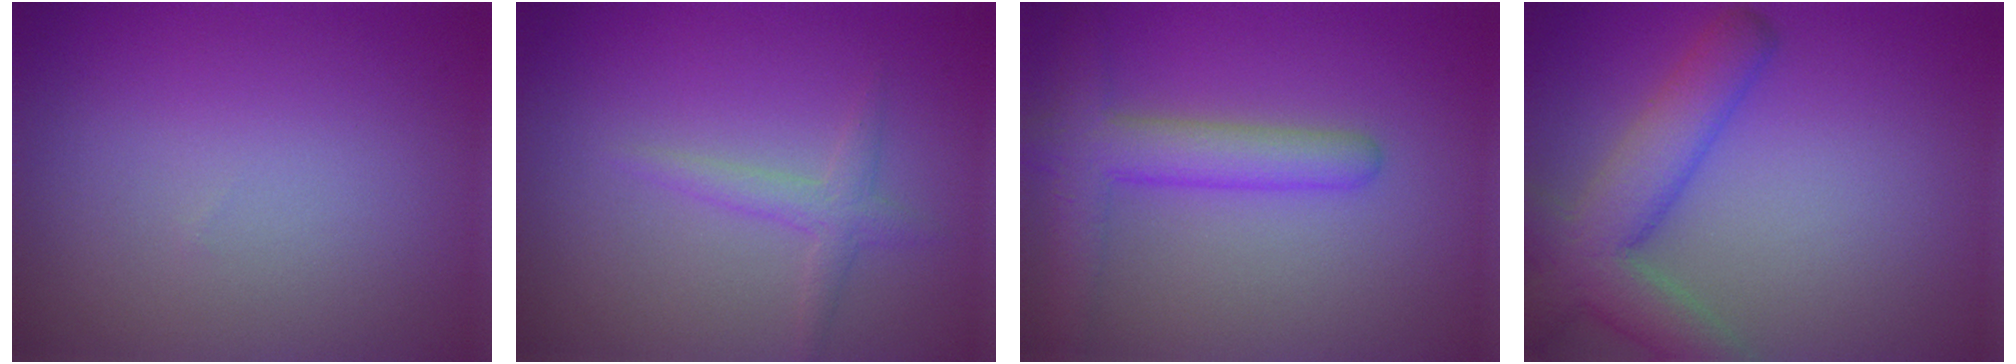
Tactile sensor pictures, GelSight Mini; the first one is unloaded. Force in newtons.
{"total": 1.7, "press": 1.7, "slide": 0.1}
{"total": 4.6, "press": 4.6, "slide": 0.2}
{"total": 6.1, "press": 6.1, "slide": 0.4}